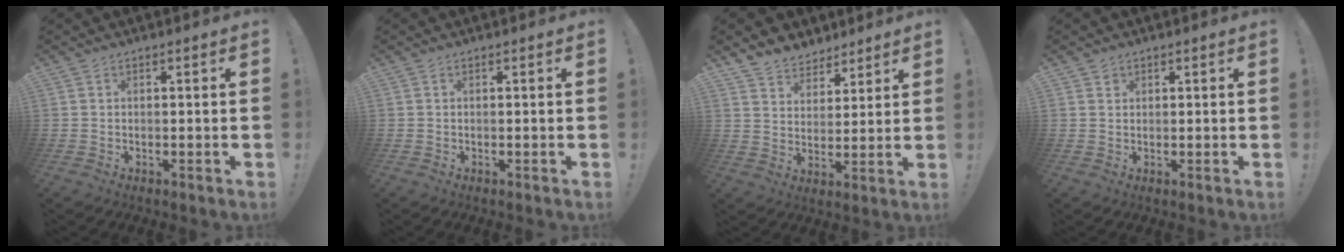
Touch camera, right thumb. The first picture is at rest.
{"total": 0.0}
{"total": 7.3, "force": [5.8, 4.4, 0.6], "torque": [-0.018, -0.047, 0.114]}
{"total": 1.2, "force": [0.9, 0.8, 0.1], "torque": [0.011, -0.006, 0.015]}